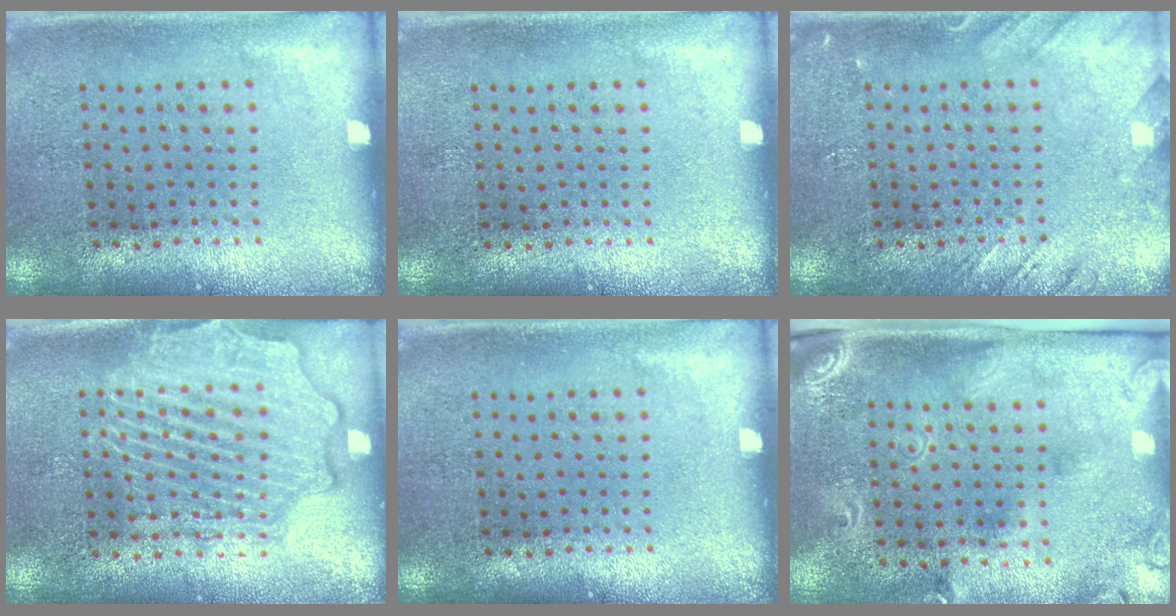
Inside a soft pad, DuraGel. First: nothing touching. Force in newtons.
{"total": 0.0}
{"total": 2.1, "press": 2.1, "slide": 0.2}
{"total": 3.9, "press": 3.9, "slide": 0.5}
{"total": 0.0}
{"total": 2.5, "press": 1.8, "slide": 1.7}